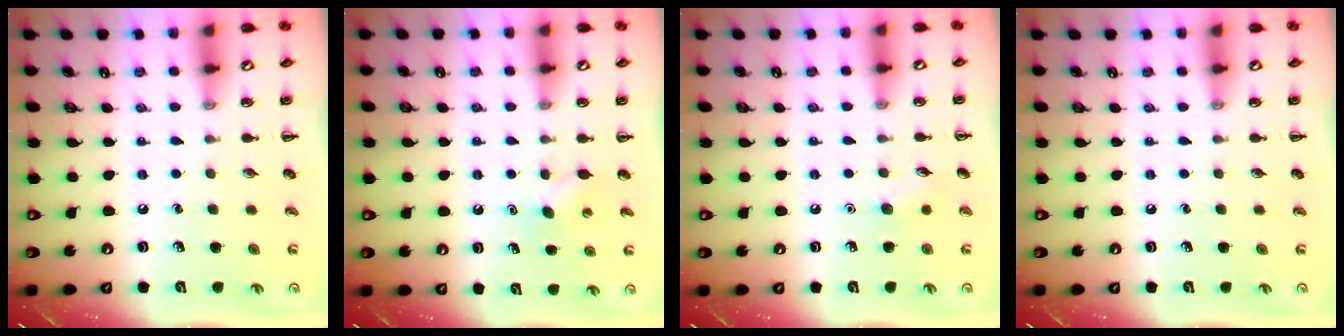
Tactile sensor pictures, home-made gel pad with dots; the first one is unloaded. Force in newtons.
{"total": 3.8, "press": 3.7, "slide": 1.0}
{"total": 5.6, "press": 5.4, "slide": 1.5}
{"total": 0.0}